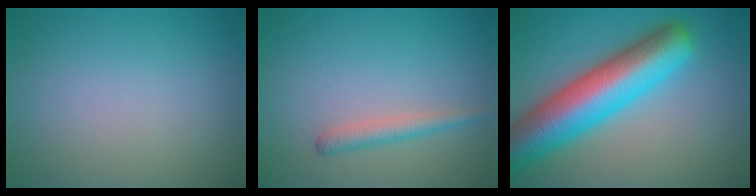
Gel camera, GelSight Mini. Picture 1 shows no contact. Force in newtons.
{"total": 1.7, "press": 1.7, "slide": 0.1}
{"total": 10.7, "press": 10.7, "slide": 0.4}